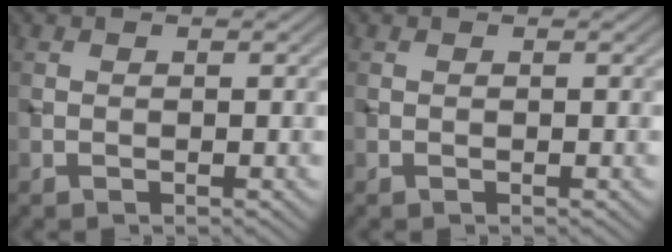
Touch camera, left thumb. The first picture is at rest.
{"total": 0.0}